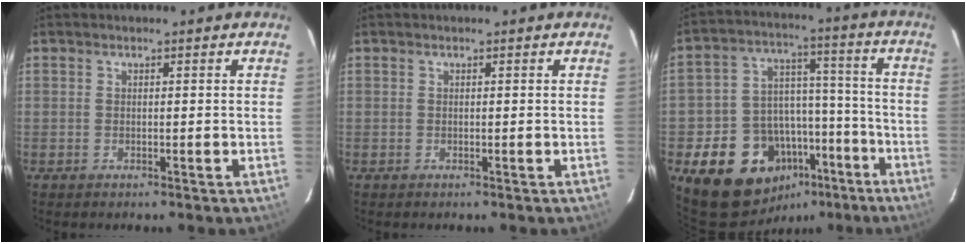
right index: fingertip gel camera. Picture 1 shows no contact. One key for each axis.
{"total": 0.0}
{"total": 17.5, "fx": -9.2, "fy": 13.3, "fz": 6.8, "tx": -0.143, "ty": 0.053, "tz": -0.112}